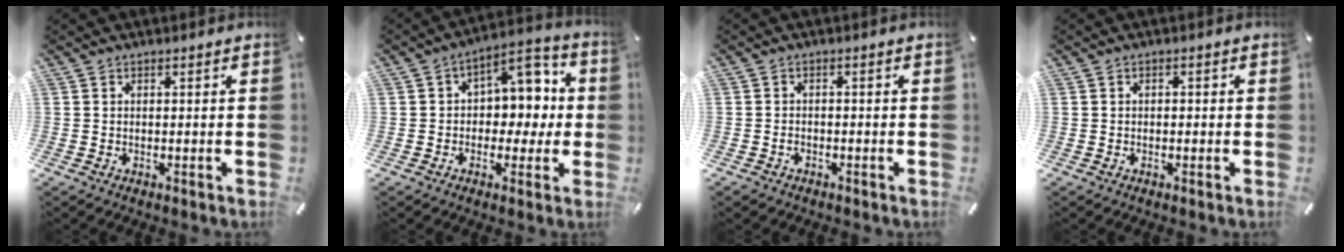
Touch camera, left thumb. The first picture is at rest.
{"total": 10.1, "force": [1.3, 7.7, 6.5], "torque": [-0.070, -0.013, 0.021]}
{"total": 1.7, "force": [-0.9, 1.1, 0.9], "torque": [-0.018, 0.003, -0.018]}
{"total": 0.6, "force": [-0.3, 0.4, 0.4], "torque": [-0.007, 0.000, -0.006]}